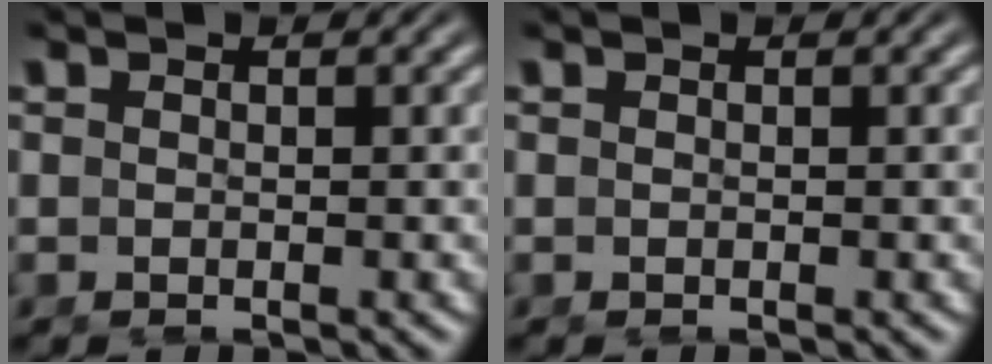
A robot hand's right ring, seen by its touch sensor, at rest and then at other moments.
{"total": 0.0}